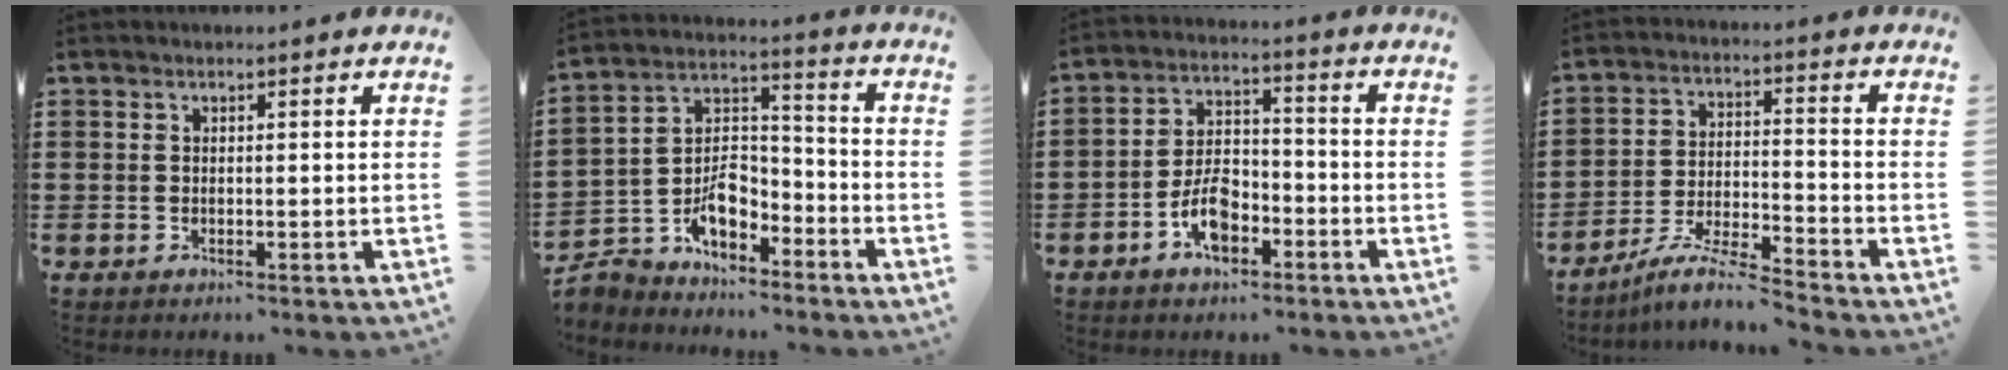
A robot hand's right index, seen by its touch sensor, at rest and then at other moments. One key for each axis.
{"total": 7.1, "fx": -4.7, "fy": 4.2, "fz": 3.4, "tx": -0.073, "ty": 0.008, "tz": -0.090}
{"total": 6.8, "fx": -3.4, "fy": 3.6, "fz": 4.7, "tx": -0.094, "ty": 0.011, "tz": -0.065}
{"total": 7.0, "fx": -6.4, "fy": 0.2, "fz": 2.8, "tx": -0.059, "ty": -0.002, "tz": -0.125}